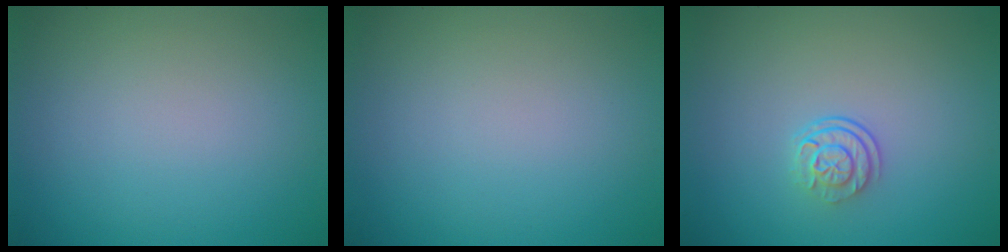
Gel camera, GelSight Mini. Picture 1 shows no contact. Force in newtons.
{"total": 0.0}
{"total": 2.4, "press": 1.7, "slide": 1.6}